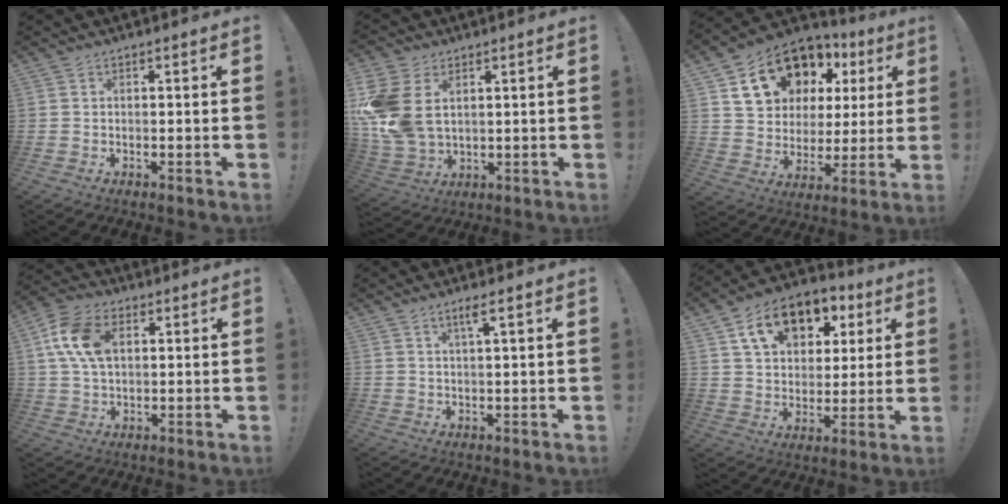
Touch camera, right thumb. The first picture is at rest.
{"total": 14.6, "force": [3.5, 10.4, 9.6], "torque": [-0.204, -0.010, 0.072]}
{"total": 17.1, "force": [10.0, 11.8, 7.5], "torque": [-0.119, -0.053, 0.203]}
{"total": 12.9, "force": [3.5, 8.4, 9.3], "torque": [-0.169, 0.006, 0.067]}
{"total": 3.5, "force": [1.8, -0.2, 3.0], "torque": [-0.054, -0.001, 0.026]}
{"total": 15.7, "force": [7.8, 10.6, 8.7], "torque": [-0.135, -0.030, 0.143]}